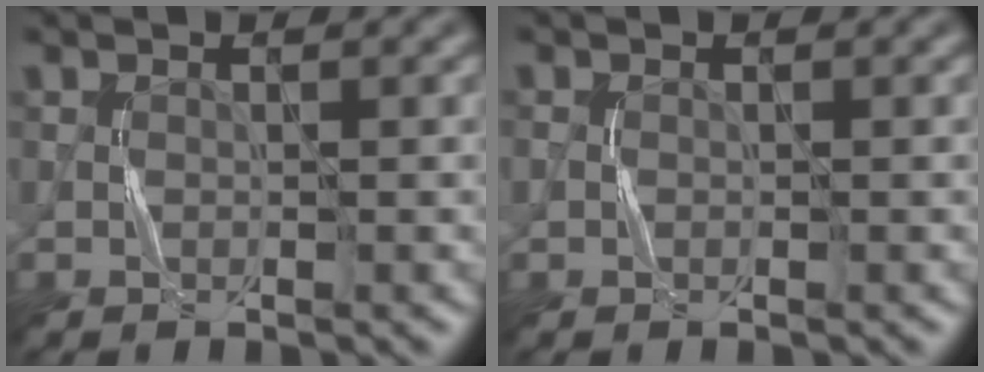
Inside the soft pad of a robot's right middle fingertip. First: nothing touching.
{"total": 0.6, "force": [-0.1, 0.5, 0.2], "torque": [-0.003, -0.002, -0.004]}